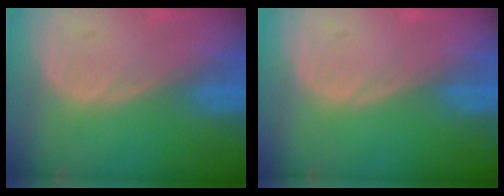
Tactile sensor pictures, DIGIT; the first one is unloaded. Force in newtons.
{"total": 0.0}